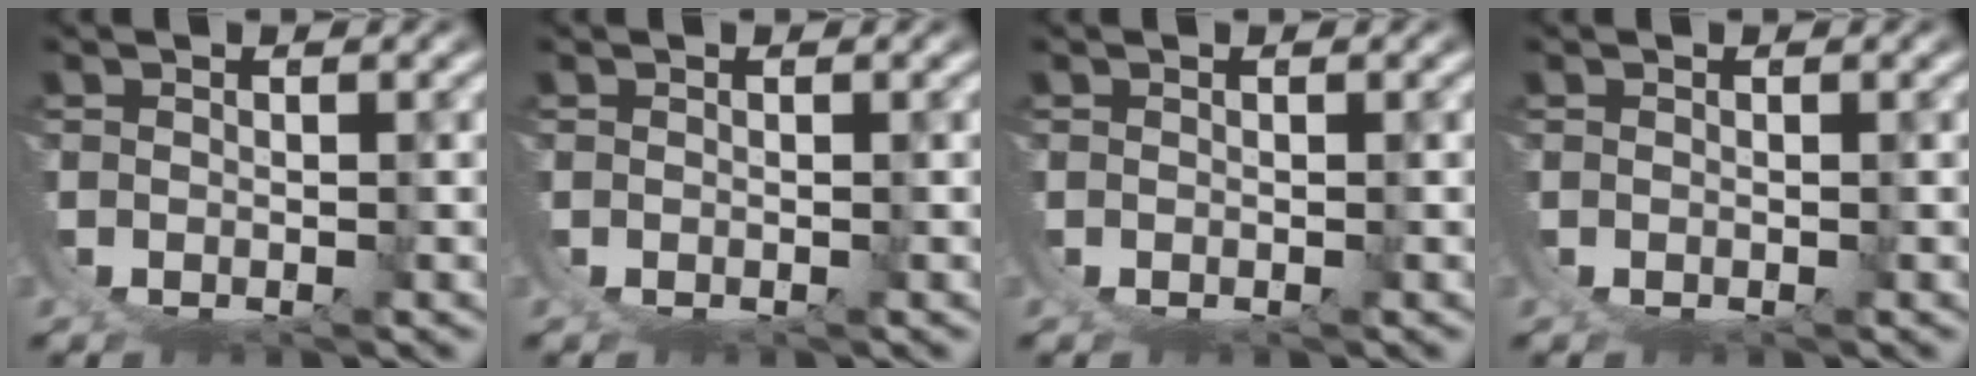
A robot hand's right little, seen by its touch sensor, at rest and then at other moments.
{"total": 0.0}
{"total": 0.0}
{"total": 0.0}